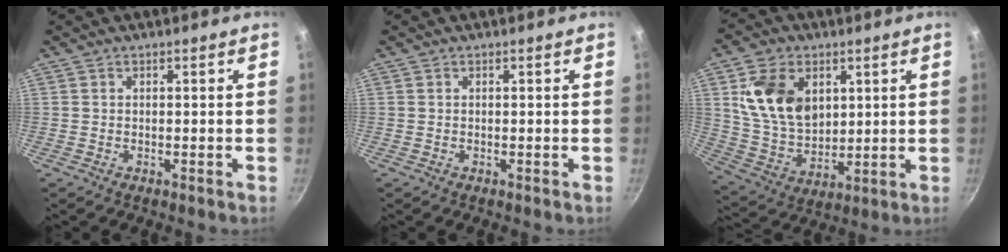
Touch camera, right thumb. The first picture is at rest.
{"total": 0.0}
{"total": 14.8, "force": [4.4, 10.5, 9.6], "torque": [-0.149, -0.021, 0.092]}